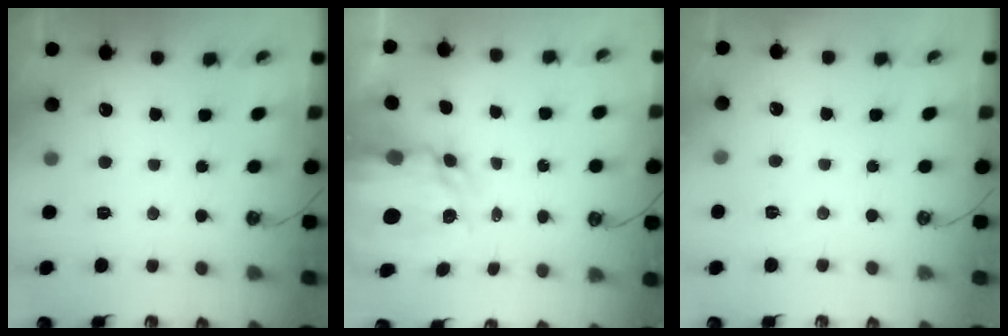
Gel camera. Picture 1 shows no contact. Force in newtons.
{"total": 8.7, "press": 8.7, "slide": 0.8}
{"total": 2.3, "press": 2.3, "slide": 0.3}